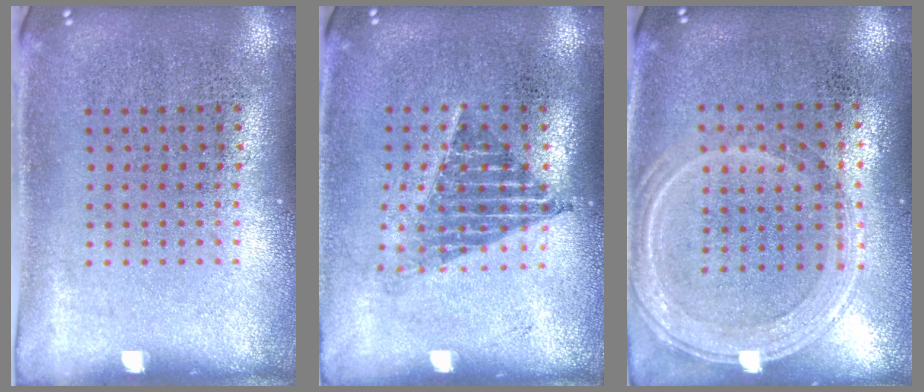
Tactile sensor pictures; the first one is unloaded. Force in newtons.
{"total": 1.2, "press": 1.0, "slide": 0.8}
{"total": 1.2, "press": 1.1, "slide": 0.5}